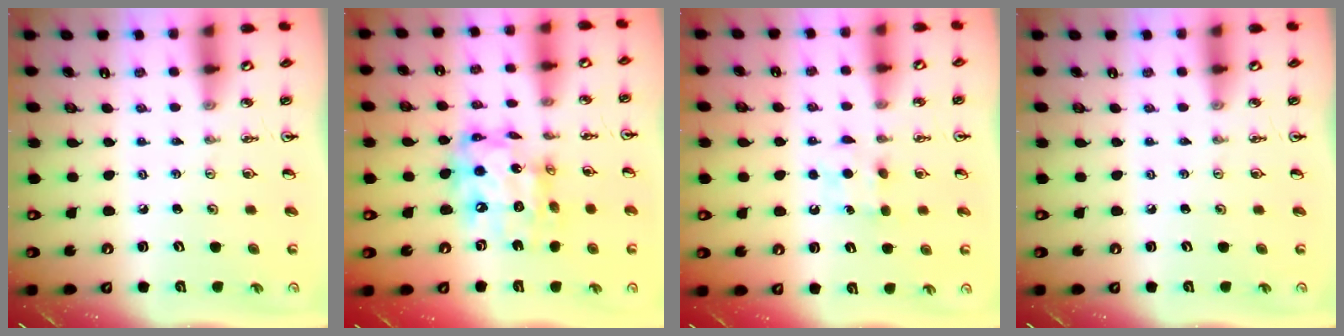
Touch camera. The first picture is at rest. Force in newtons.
{"total": 16.0, "press": 16.0, "slide": 1.3}
{"total": 5.5, "press": 5.5, "slide": 0.6}
{"total": 0.0}